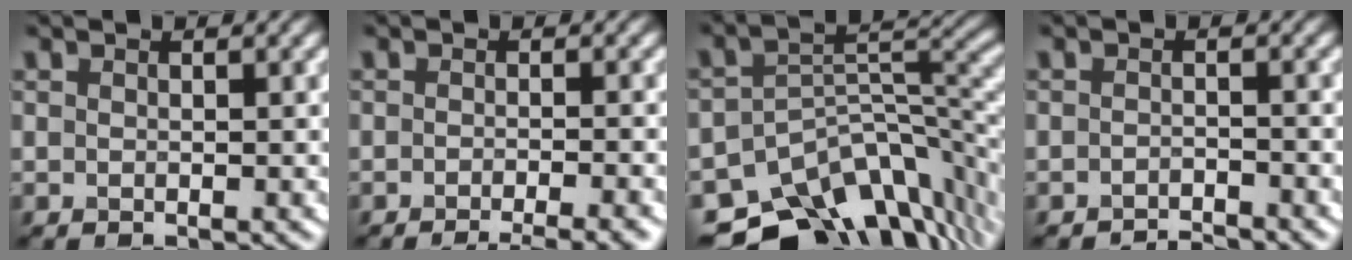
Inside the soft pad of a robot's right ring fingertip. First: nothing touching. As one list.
[{"total": 4.9, "force": [-3.5, 1.1, 3.2], "torque": [-0.030, 0.002, -0.045]}, {"total": 12.9, "force": [-8.4, 6.8, 6.9], "torque": [-0.116, -0.012, -0.129]}, {"total": 1.9, "force": [-1.9, 0.1, 0.2], "torque": [0.002, 0.003, -0.034]}]